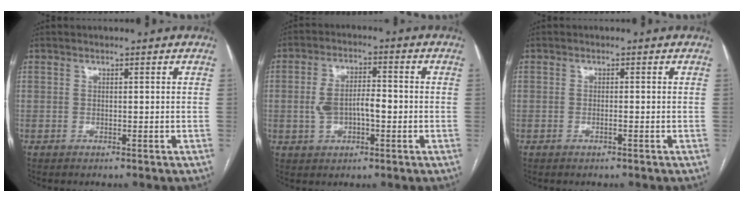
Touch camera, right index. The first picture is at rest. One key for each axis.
{"total": 7.1, "fx": -0.9, "fy": 3.4, "fz": 6.1, "tx": -0.123, "ty": 0.020, "tz": -0.012}
{"total": 0.8, "fx": -0.4, "fy": 0.0, "fz": 0.7, "tx": -0.015, "ty": 0.000, "tz": -0.005}